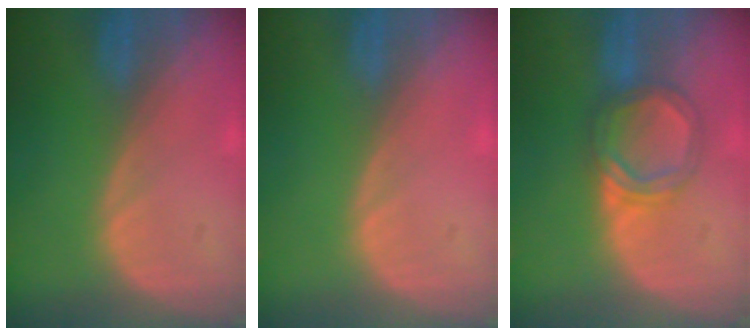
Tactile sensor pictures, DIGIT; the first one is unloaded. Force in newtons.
{"total": 0.0}
{"total": 5.4, "press": 5.3, "slide": 1.0}